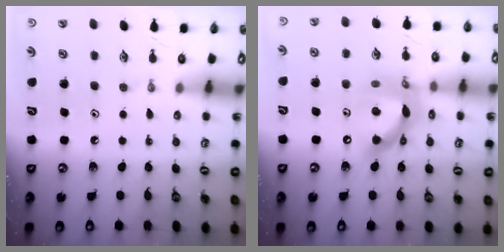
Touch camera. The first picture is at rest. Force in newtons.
{"total": 12.7, "press": 12.6, "slide": 1.5}